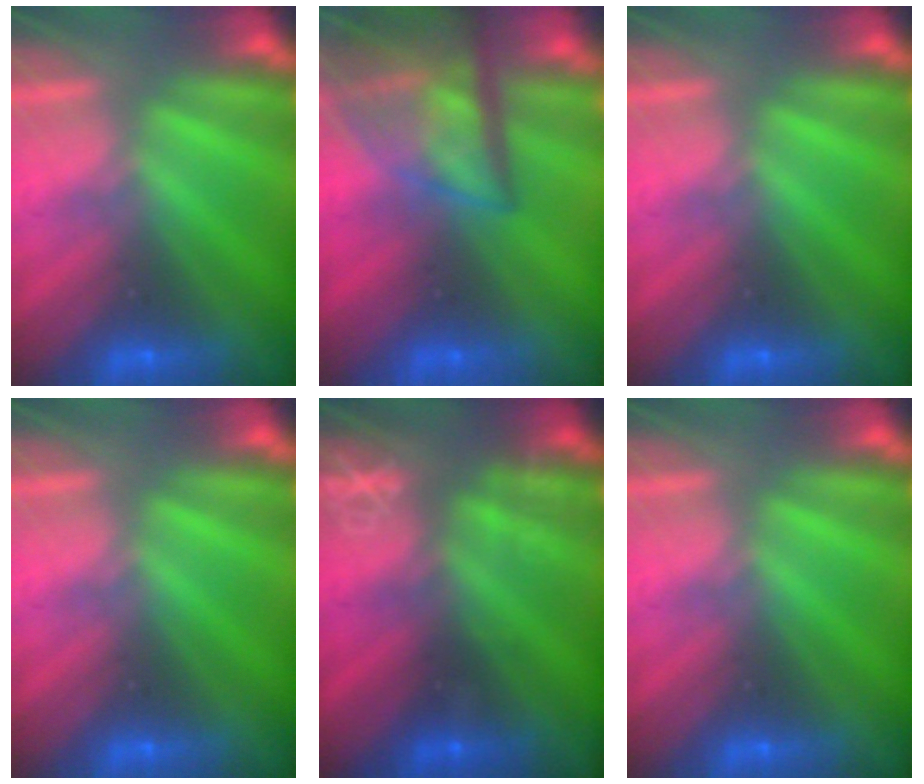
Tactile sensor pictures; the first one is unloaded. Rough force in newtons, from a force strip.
{"total": 6.9}
{"total": 0.0}
{"total": 0.0}
{"total": 3.0}
{"total": 0.0}